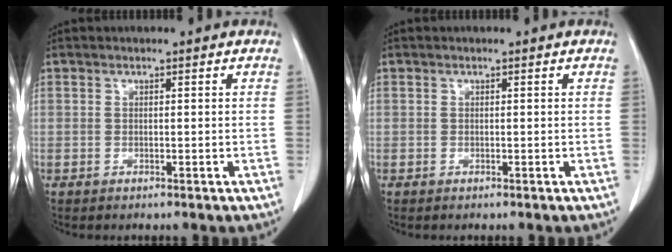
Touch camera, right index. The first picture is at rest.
{"total": 0.0}